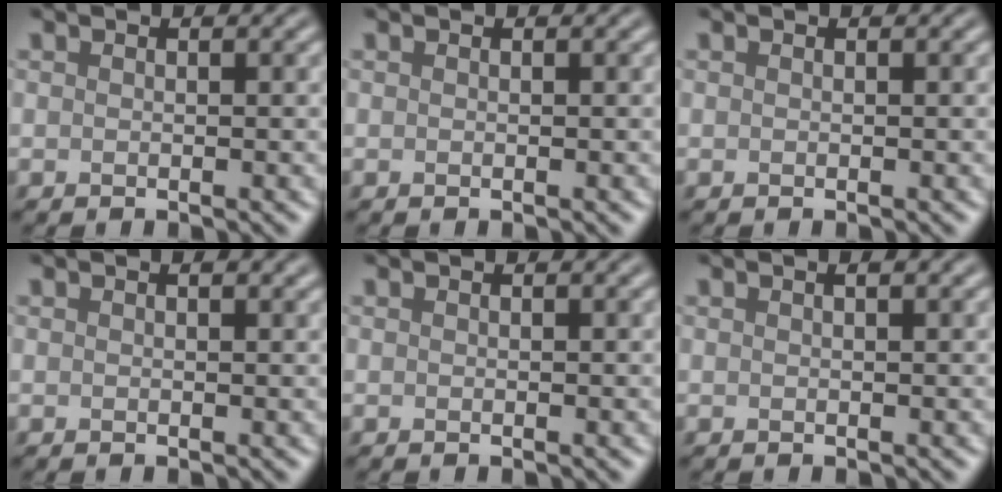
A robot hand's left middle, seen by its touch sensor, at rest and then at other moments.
{"total": 0.0}
{"total": 0.0}
{"total": 0.6, "force": [0.4, 0.1, 0.5], "torque": [-0.005, 0.001, 0.006]}
{"total": 0.0}
{"total": 0.6, "force": [0.3, 0.1, 0.5], "torque": [-0.008, 0.003, 0.005]}